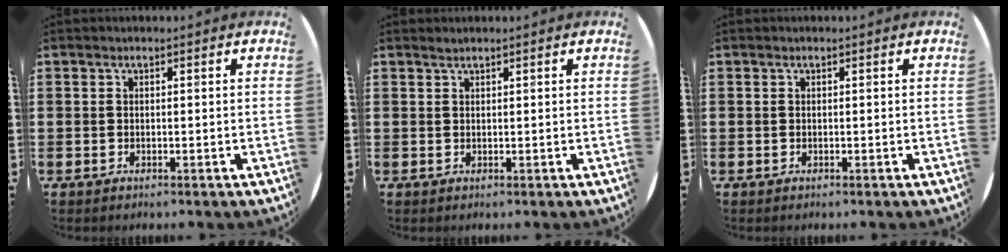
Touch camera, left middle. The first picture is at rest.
{"total": 0.6, "force": [0.6, 0.0, 0.1], "torque": [-0.003, -0.001, 0.012]}
{"total": 0.0}